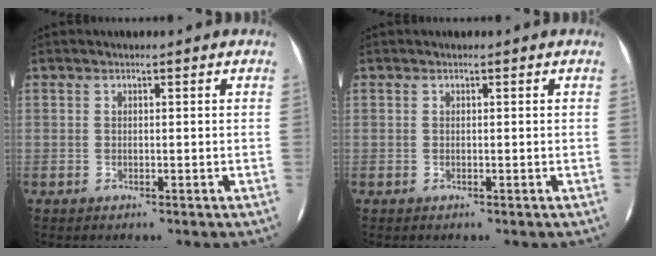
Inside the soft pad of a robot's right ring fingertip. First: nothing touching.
{"total": 0.0}